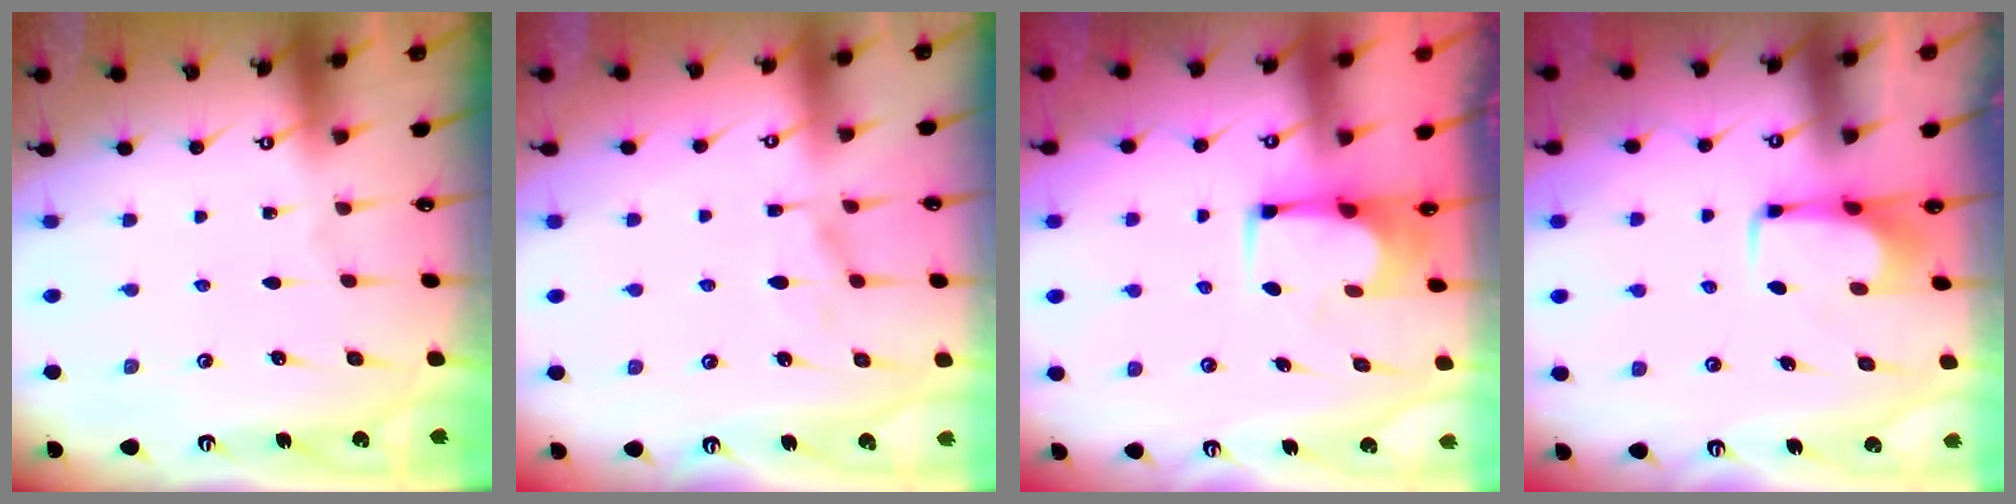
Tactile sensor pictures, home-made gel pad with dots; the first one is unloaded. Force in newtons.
{"total": 1.4, "press": 0.3, "slide": 1.4}
{"total": 1.7, "press": 1.7, "slide": 0.3}
{"total": 1.6, "press": 1.5, "slide": 0.5}